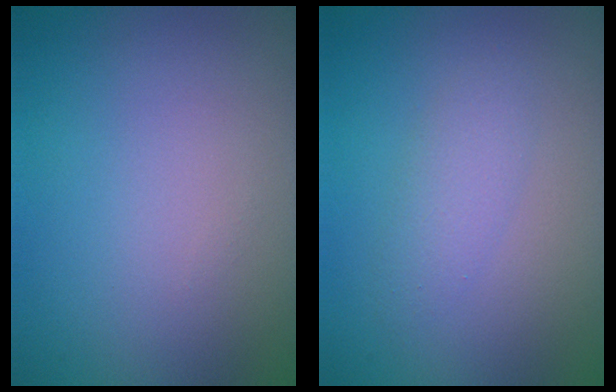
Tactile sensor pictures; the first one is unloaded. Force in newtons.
{"total": 1.9, "press": 1.9, "slide": 0.1}